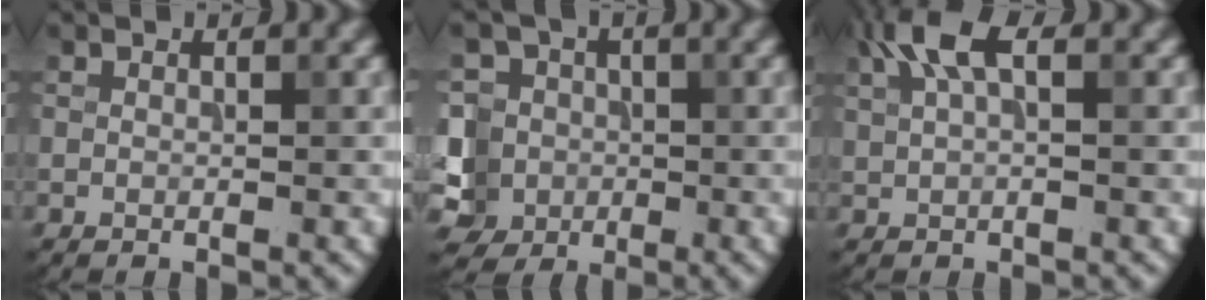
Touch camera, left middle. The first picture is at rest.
{"total": 8.8, "force": [-1.3, 7.8, 3.7], "torque": [-0.082, 0.021, -0.063]}
{"total": 3.8, "force": [1.8, 1.3, 3.1], "torque": [-0.065, 0.009, 0.031]}